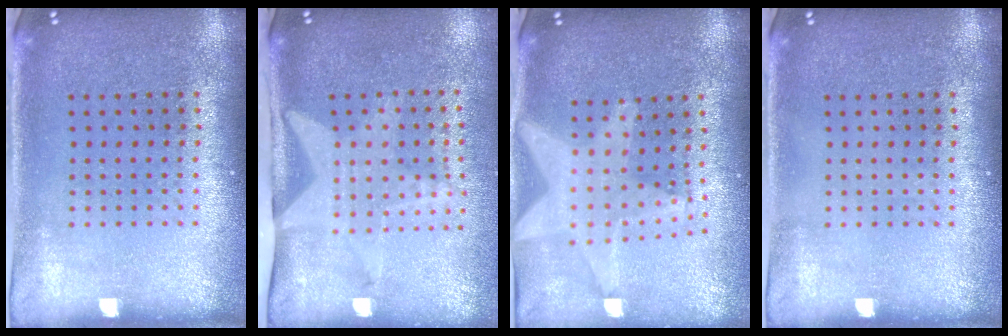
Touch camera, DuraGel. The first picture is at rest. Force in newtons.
{"total": 2.1, "press": 1.5, "slide": 1.4}
{"total": 1.9, "press": 1.6, "slide": 1.0}
{"total": 0.0}